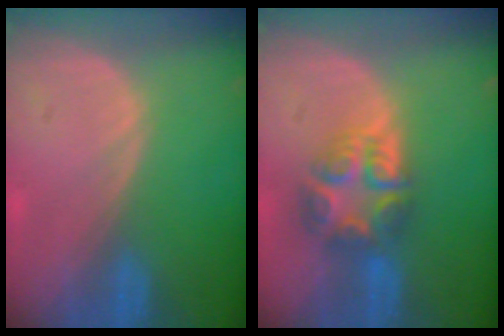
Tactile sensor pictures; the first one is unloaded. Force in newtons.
{"total": 7.7, "press": 6.7, "slide": 3.7}